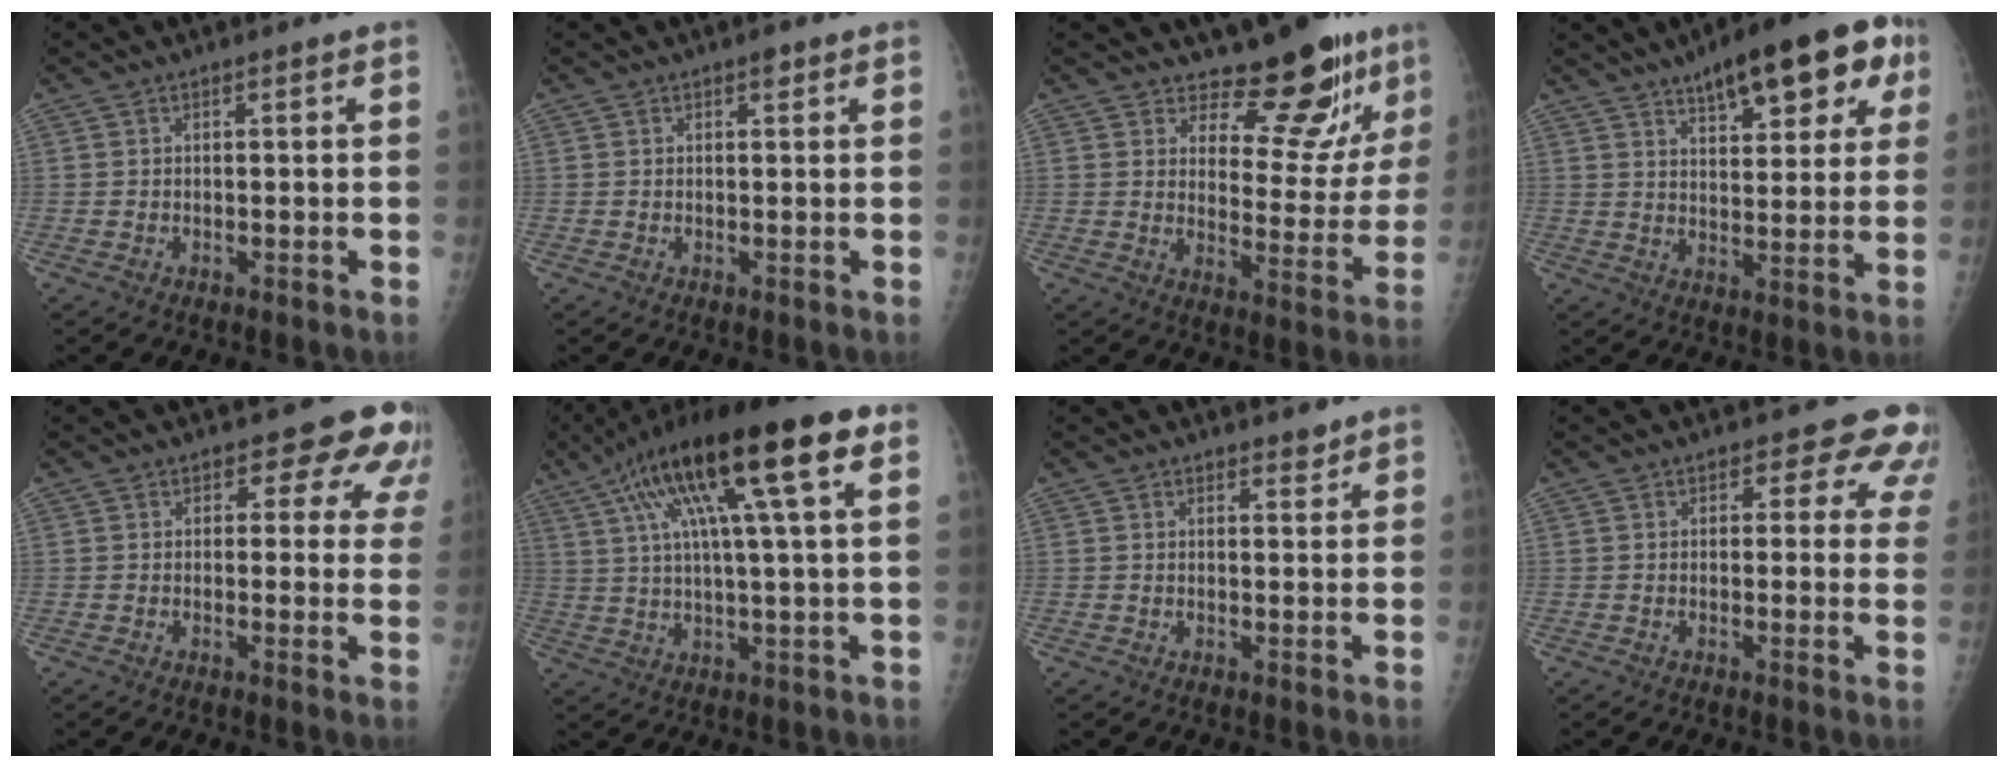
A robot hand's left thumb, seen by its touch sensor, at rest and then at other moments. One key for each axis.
{"total": 1.1, "fx": 0.7, "fy": 0.4, "fz": 0.8, "tx": -0.006, "ty": -0.001, "tz": 0.008}
{"total": 13.0, "fx": 10.4, "fy": 4.9, "fz": 6.1, "tx": -0.038, "ty": -0.095, "tz": 0.143}
{"total": 16.7, "fx": 9.1, "fy": 6.4, "fz": 12.4, "tx": -0.129, "ty": -0.016, "tz": 0.125}
{"total": 8.7, "fx": 5.1, "fy": 5.1, "fz": 4.8, "tx": -0.005, "ty": -0.018, "tz": 0.041}
{"total": 20.6, "fx": 8.6, "fy": 3.8, "fz": 18.3, "tx": -0.312, "ty": 0.020, "tz": 0.135}
{"total": 1.8, "fx": 1.5, "fy": 0.7, "fz": 0.5, "tx": 0.003, "ty": -0.012, "tz": 0.021}
{"total": 7.4, "fx": 5.1, "fy": 4.3, "fz": 3.2, "tx": 0.013, "ty": -0.018, "tz": 0.037}